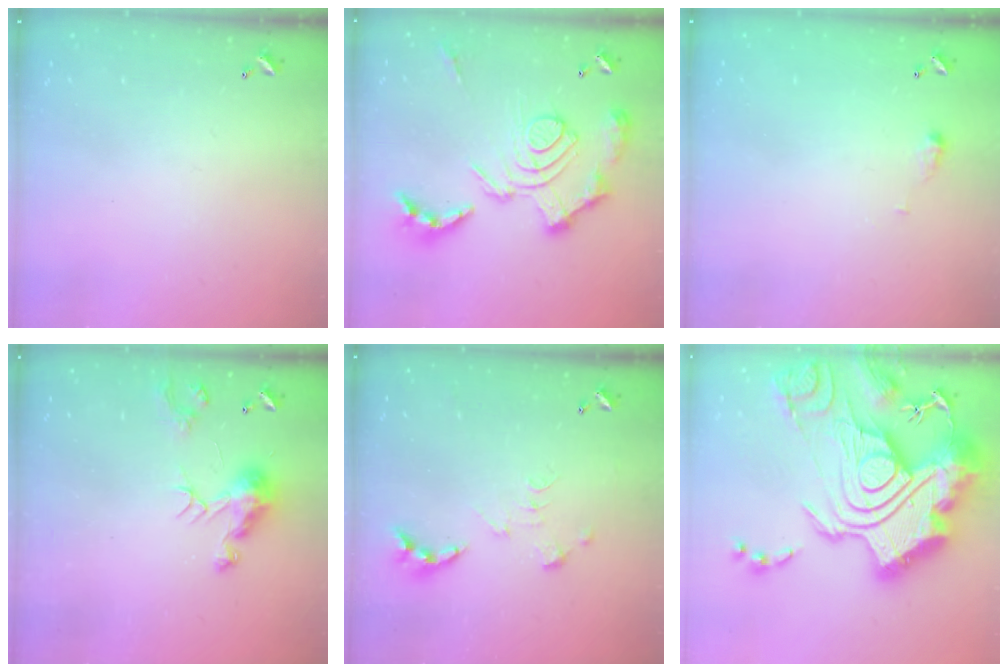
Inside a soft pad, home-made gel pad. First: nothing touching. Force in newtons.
{"total": 3.3, "press": 2.6, "slide": 2.0}
{"total": 2.9, "press": 2.9, "slide": 0.5}
{"total": 8.3, "press": 8.3, "slide": 0.1}
{"total": 0.0}
{"total": 5.0, "press": 4.1, "slide": 2.9}